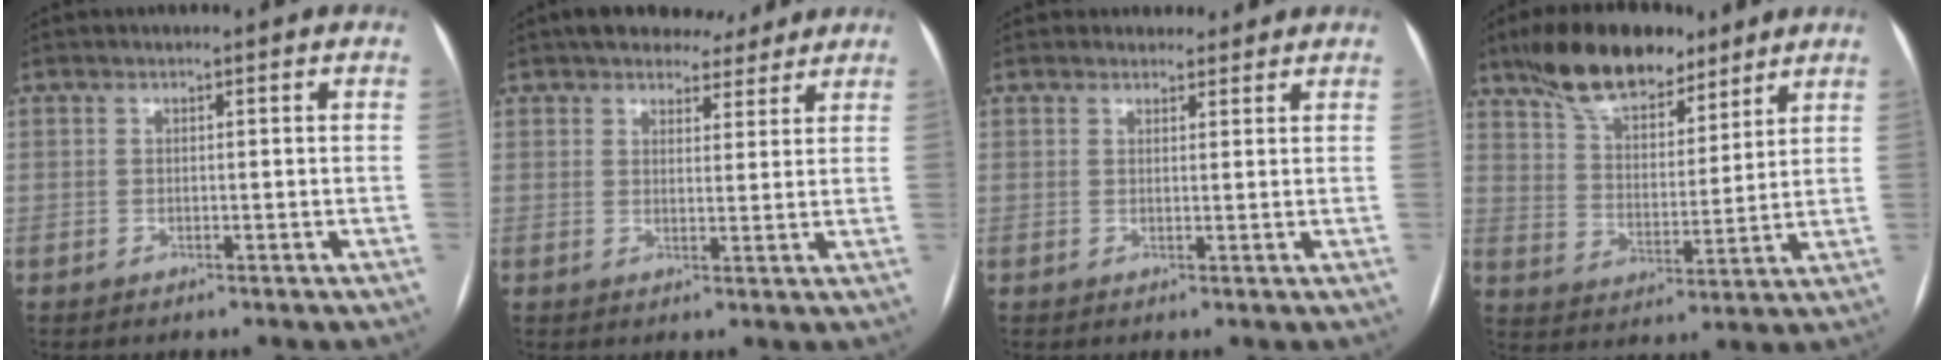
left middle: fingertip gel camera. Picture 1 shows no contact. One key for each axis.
{"total": 8.6, "fx": 7.4, "fy": 3.5, "fz": 2.8, "tx": -0.022, "ty": 0.014, "tz": 0.094}
{"total": 2.9, "fx": 2.6, "fy": 1.4, "fz": 0.0, "tx": 0.005, "ty": 0.008, "tz": 0.030}
{"total": 14.4, "fx": 10.9, "fy": 6.0, "fz": 7.3, "tx": -0.125, "ty": 0.022, "tz": 0.188}